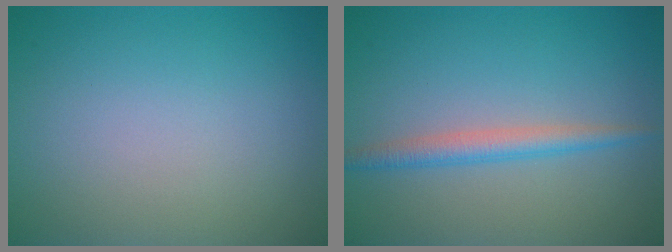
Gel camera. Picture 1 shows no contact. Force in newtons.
{"total": 2.3, "press": 2.3, "slide": 0.1}